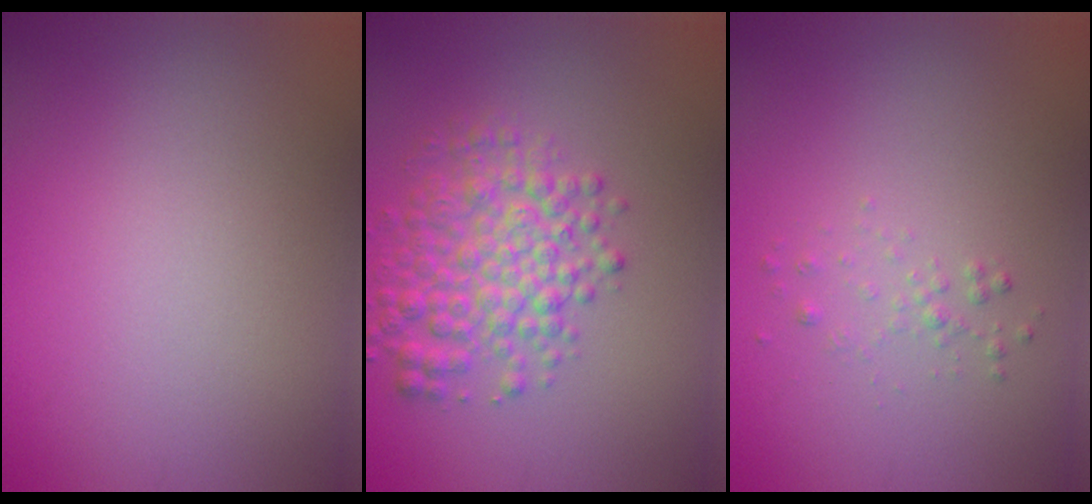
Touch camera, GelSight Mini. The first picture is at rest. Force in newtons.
{"total": 5.0, "press": 5.0, "slide": 0.1}
{"total": 0.9, "press": 0.9, "slide": 0.0}